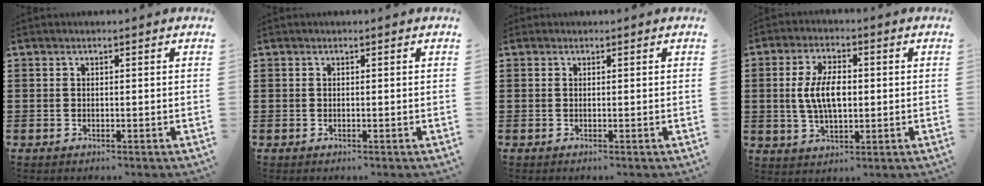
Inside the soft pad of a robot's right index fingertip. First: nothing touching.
{"total": 0.0}
{"total": 0.0}
{"total": 6.9, "force": [0.2, 3.0, 6.2], "torque": [-0.122, 0.001, -0.002]}